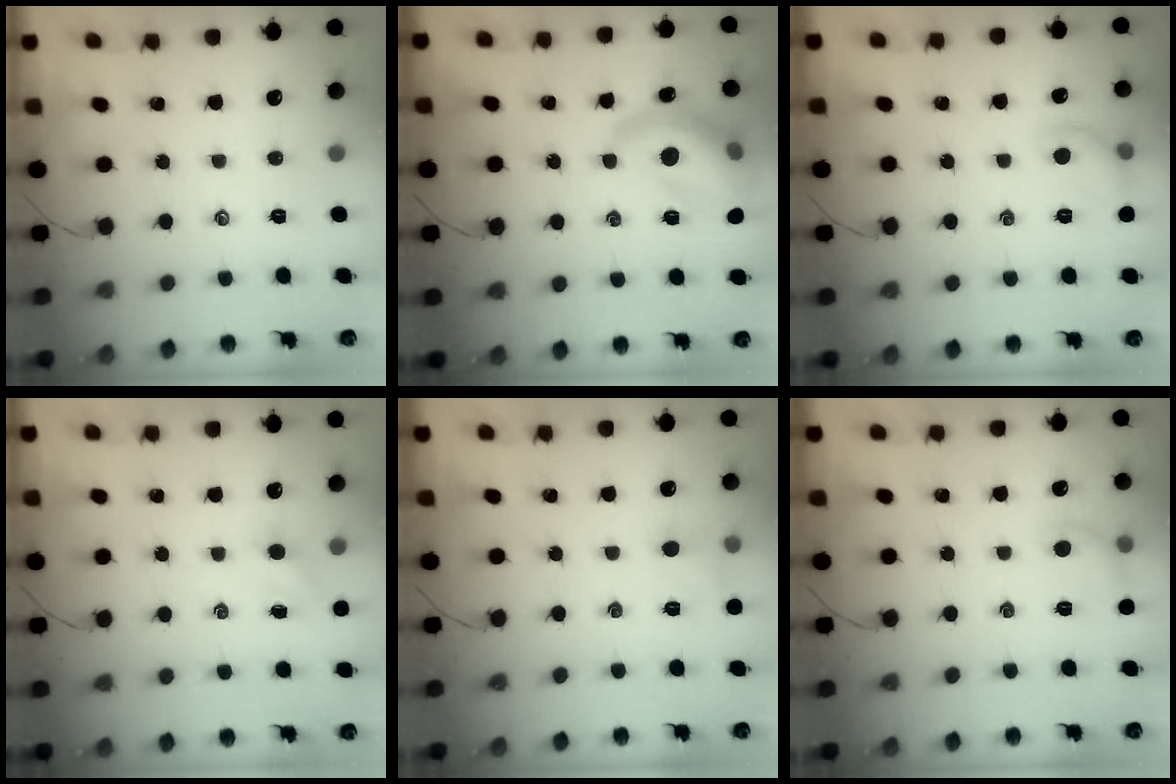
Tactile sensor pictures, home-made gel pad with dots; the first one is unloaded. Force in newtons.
{"total": 15.0, "press": 14.9, "slide": 1.8}
{"total": 7.2, "press": 7.1, "slide": 1.2}
{"total": 3.9, "press": 3.7, "slide": 1.4}
{"total": 5.8, "press": 5.6, "slide": 1.6}
{"total": 6.4, "press": 6.3, "slide": 0.8}